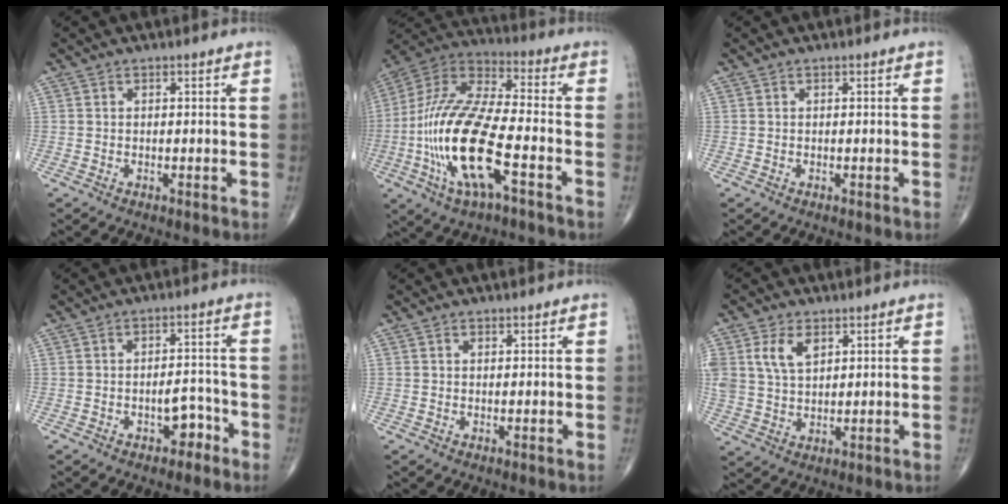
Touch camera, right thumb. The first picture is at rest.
{"total": 21.7, "force": [-6.3, 7.3, 19.5], "torque": [-0.423, 0.025, -0.111]}
{"total": 0.0}
{"total": 4.5, "force": [-2.5, 2.5, 2.9], "torque": [-0.025, 0.027, -0.035]}
{"total": 0.9, "force": [0.5, 0.6, 0.4], "torque": [-0.004, -0.003, 0.007]}
{"total": 7.3, "force": [3.0, 4.4, 4.9], "torque": [-0.090, -0.007, 0.063]}